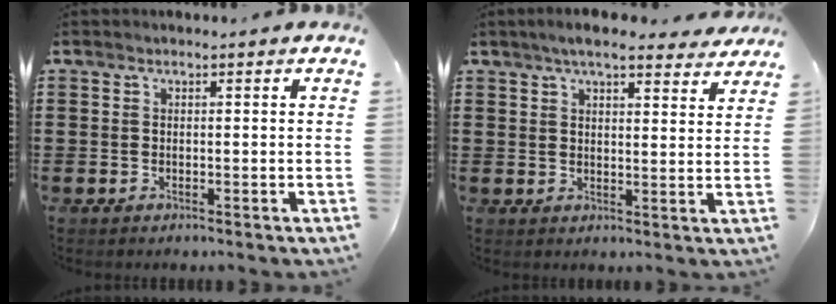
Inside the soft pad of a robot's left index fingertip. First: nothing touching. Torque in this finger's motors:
{"motor_torque": [0.43, -0.58, -0.08, -0.12]}